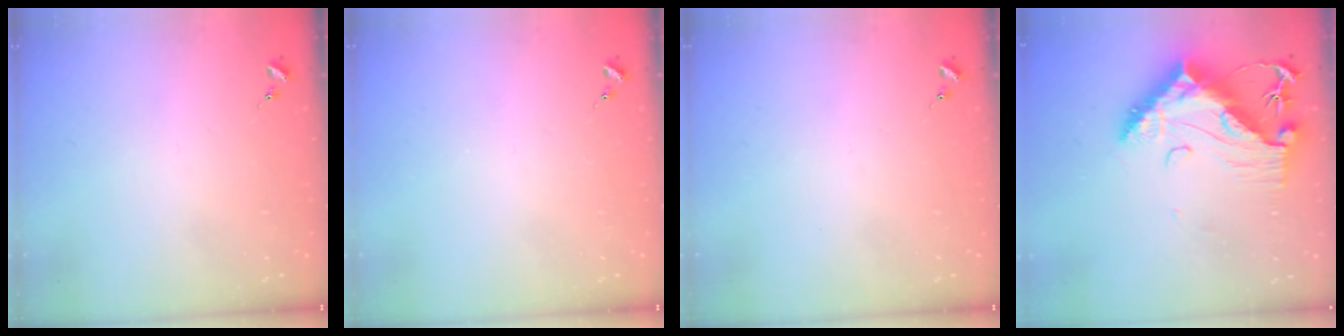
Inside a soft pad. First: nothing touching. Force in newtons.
{"total": 0.0}
{"total": 0.0}
{"total": 16.5, "press": 16.4, "slide": 1.3}